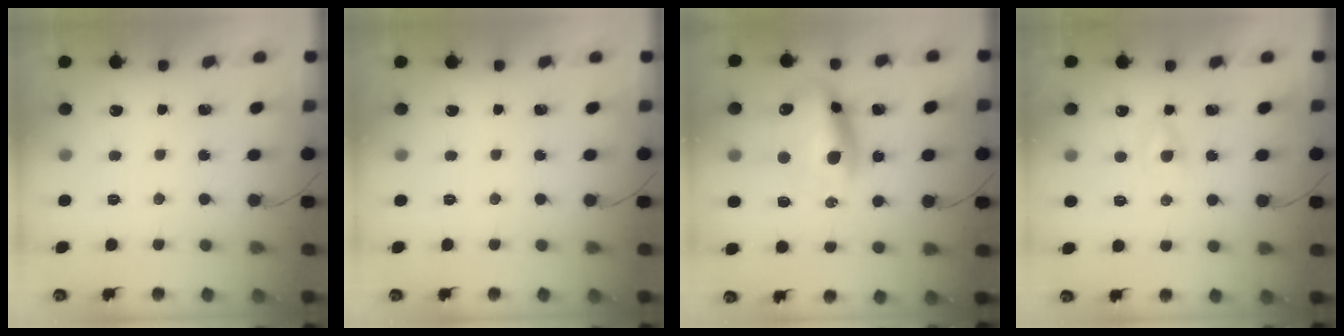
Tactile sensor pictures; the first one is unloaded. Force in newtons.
{"total": 0.0}
{"total": 14.5, "press": 14.0, "slide": 3.8}
{"total": 1.9, "press": 1.6, "slide": 1.0}